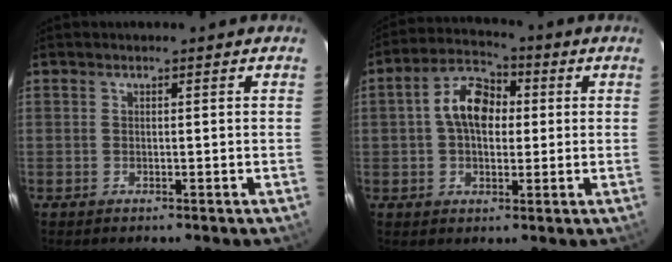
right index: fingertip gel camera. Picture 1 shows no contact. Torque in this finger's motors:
{"motor_torque": [0.54, 0.05, 0.70, 0.14]}